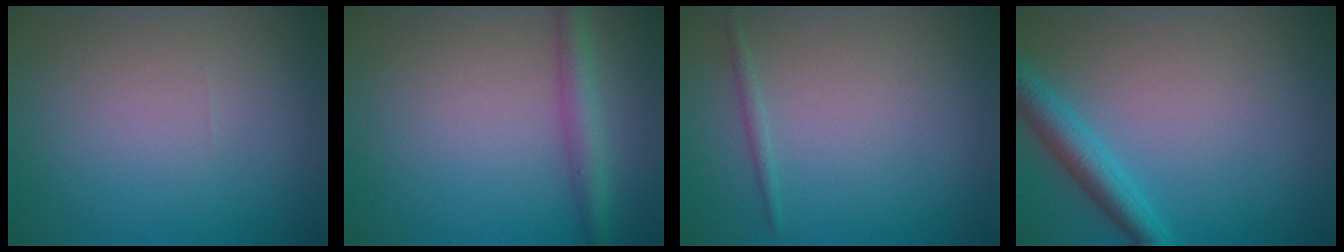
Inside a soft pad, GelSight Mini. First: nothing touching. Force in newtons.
{"total": 2.9, "press": 2.9, "slide": 0.1}
{"total": 0.8, "press": 0.8, "slide": 0.1}
{"total": 3.4, "press": 3.4, "slide": 0.1}